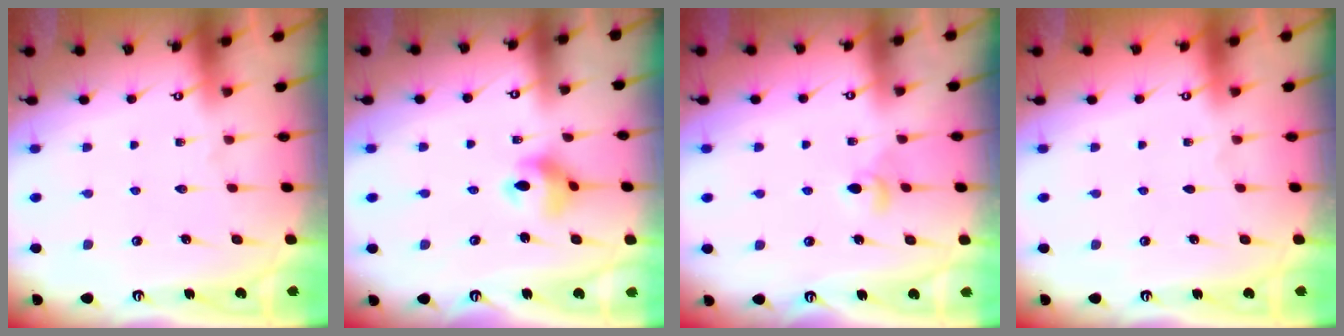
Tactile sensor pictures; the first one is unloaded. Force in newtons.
{"total": 7.3, "press": 7.3, "slide": 0.5}
{"total": 3.9, "press": 3.8, "slide": 0.7}
{"total": 0.0}